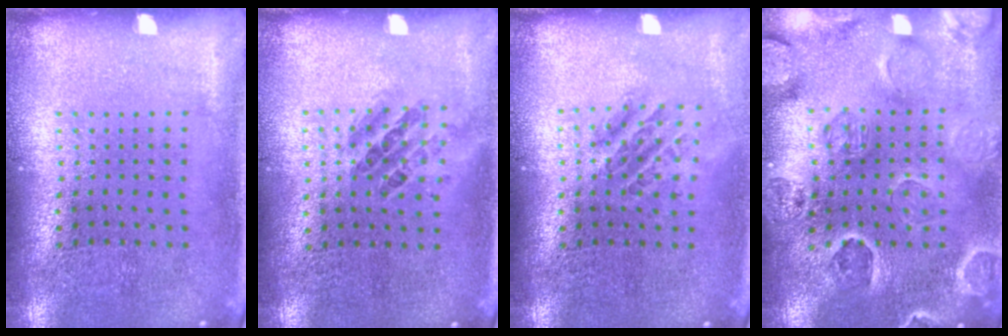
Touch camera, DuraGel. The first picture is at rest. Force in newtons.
{"total": 0.9, "press": 0.7, "slide": 0.4}
{"total": 1.2, "press": 1.0, "slide": 0.5}
{"total": 2.6, "press": 2.5, "slide": 0.6}